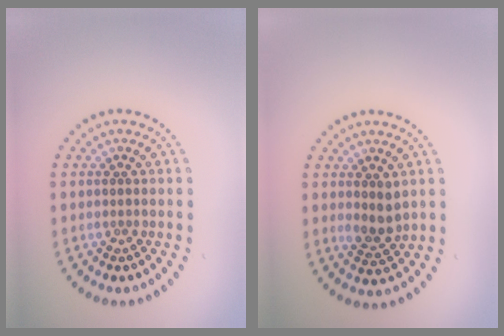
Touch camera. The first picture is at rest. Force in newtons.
{"total": 2.4, "press": 2.1, "slide": 1.0}